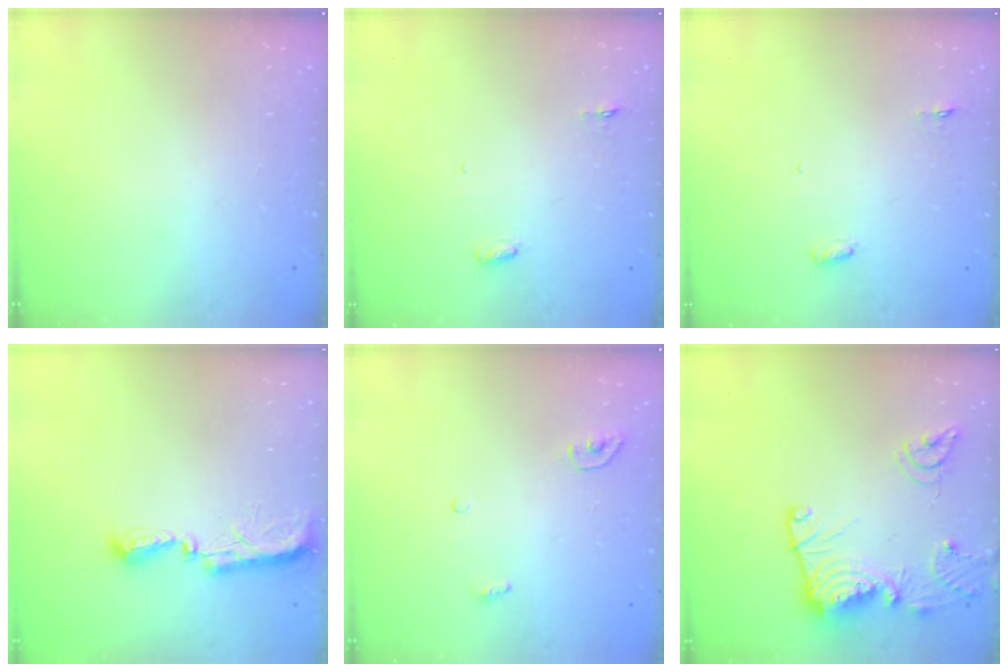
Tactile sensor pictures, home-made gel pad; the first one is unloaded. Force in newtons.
{"total": 3.0, "press": 2.8, "slide": 0.9}
{"total": 3.0, "press": 2.8, "slide": 0.9}
{"total": 7.7, "press": 7.6, "slide": 0.7}
{"total": 3.4, "press": 3.4, "slide": 0.3}
{"total": 16.7, "press": 16.7, "slide": 1.2}